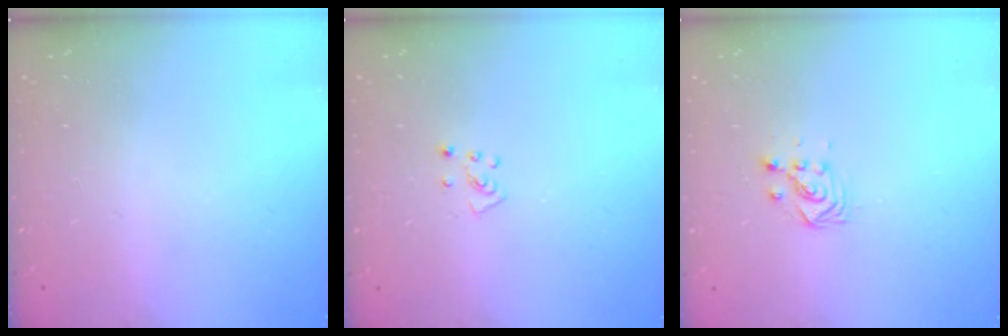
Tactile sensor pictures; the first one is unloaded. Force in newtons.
{"total": 4.4, "press": 4.4, "slide": 0.3}
{"total": 3.6, "press": 3.6, "slide": 0.4}